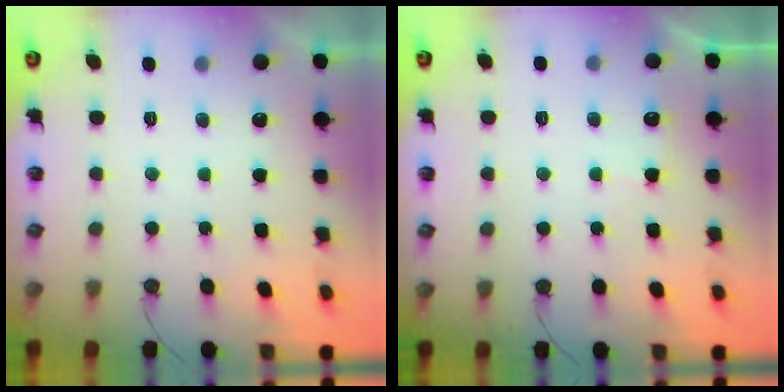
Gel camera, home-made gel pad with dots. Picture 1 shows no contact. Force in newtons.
{"total": 6.3, "press": 6.3, "slide": 0.7}